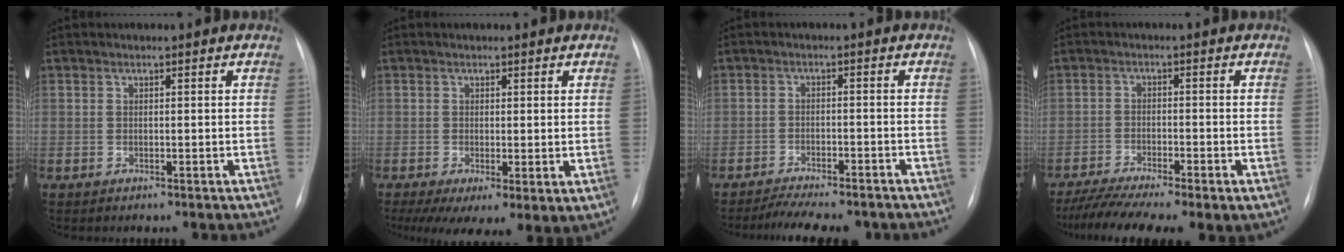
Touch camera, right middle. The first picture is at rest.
{"total": 10.0, "force": [-2.9, 4.3, 8.6], "torque": [-0.144, -0.024, -0.035]}
{"total": 9.9, "force": [-8.8, 2.4, 4.0], "torque": [-0.053, 0.002, -0.122]}
{"total": 11.2, "force": [-8.0, 2.2, 7.5], "torque": [-0.134, -0.013, -0.128]}